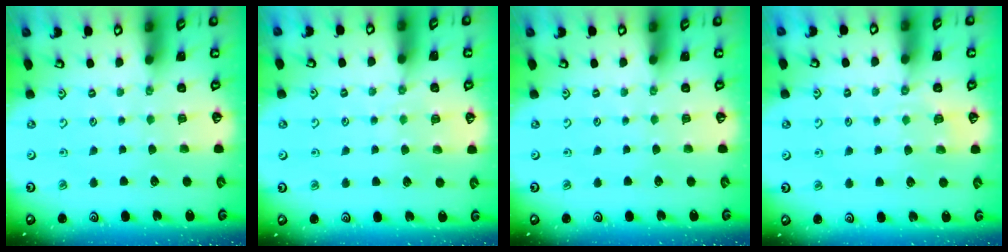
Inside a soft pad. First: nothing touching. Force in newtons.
{"total": 3.8, "press": 3.8, "slide": 0.5}
{"total": 0.0}
{"total": 2.8, "press": 2.5, "slide": 1.3}